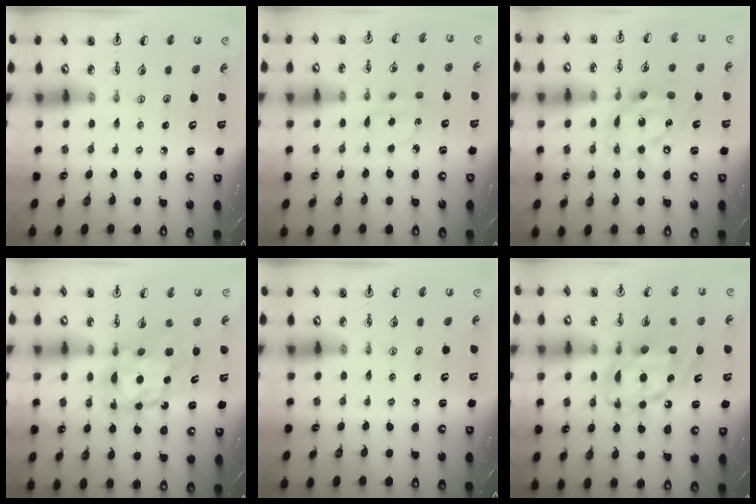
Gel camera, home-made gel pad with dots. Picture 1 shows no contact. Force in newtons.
{"total": 2.0, "press": 2.0, "slide": 0.4}
{"total": 16.2, "press": 16.1, "slide": 1.7}
{"total": 11.3, "press": 11.3, "slide": 1.2}
{"total": 0.0}
{"total": 15.5, "press": 15.5, "slide": 1.4}